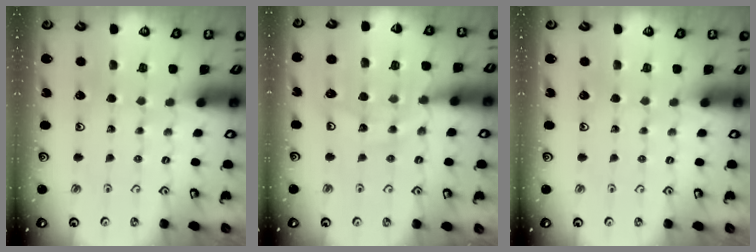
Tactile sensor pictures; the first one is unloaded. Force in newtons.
{"total": 12.5, "press": 12.2, "slide": 2.6}
{"total": 0.0}